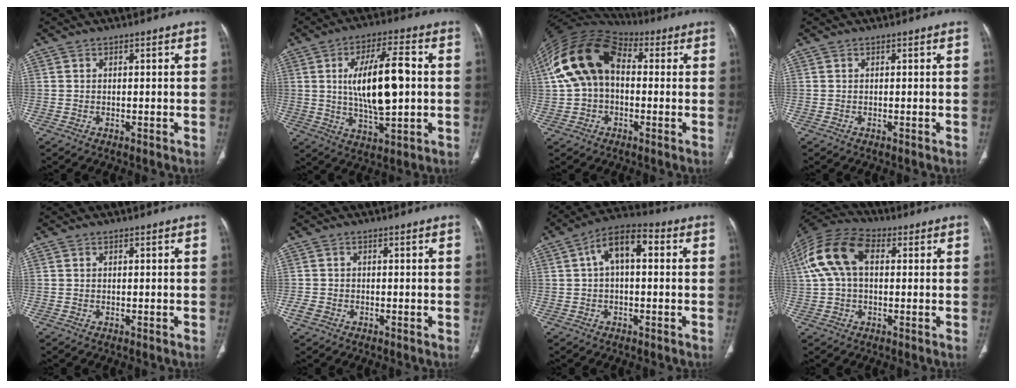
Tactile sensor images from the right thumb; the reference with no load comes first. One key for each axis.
{"total": 15.0, "fx": 1.2, "fy": 5.5, "fz": 13.9, "tx": -0.235, "ty": 0.004, "tz": 0.024}
{"total": 15.8, "fx": 1.9, "fy": 10.6, "fz": 11.5, "tx": -0.217, "ty": 0.043, "tz": 0.024}
{"total": 0.0}
{"total": 0.0}
{"total": 2.0, "fx": -0.9, "fy": 1.5, "fz": 0.9, "tx": -0.021, "ty": 0.001, "tz": -0.018}
{"total": 9.0, "fx": 1.6, "fy": 4.5, "fz": 7.6, "tx": -0.125, "ty": 0.034, "tz": 0.018}
{"total": 13.8, "fx": 2.8, "fy": 8.5, "fz": 10.5, "tx": -0.219, "ty": 0.039, "tz": 0.046}